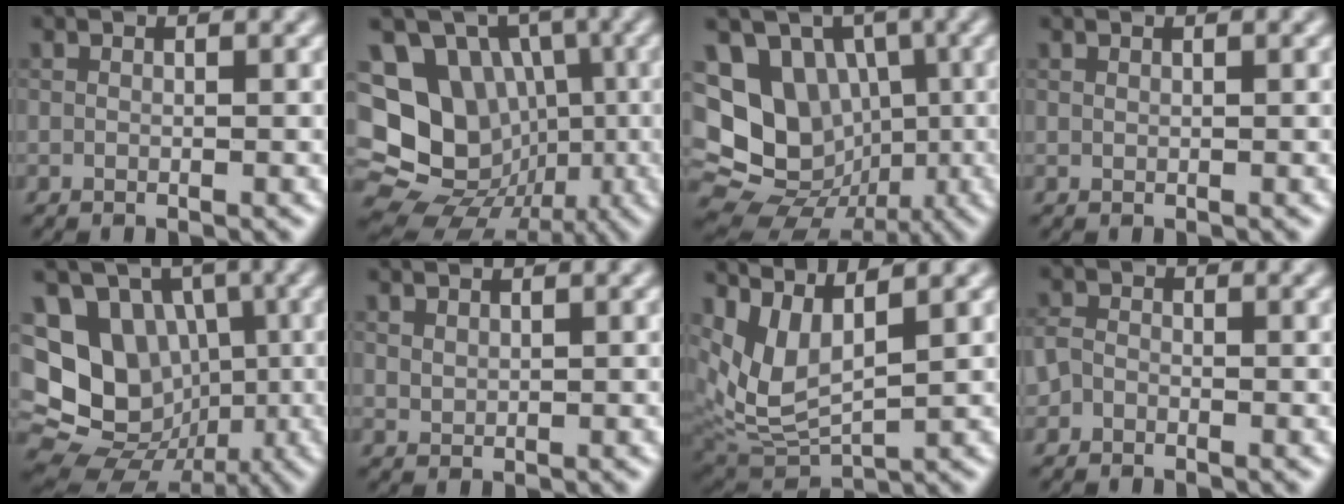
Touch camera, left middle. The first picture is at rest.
{"total": 17.8, "force": [-1.0, 15.8, 8.2], "torque": [-0.171, 0.019, -0.030]}
{"total": 15.4, "force": [0.4, 13.5, 7.5], "torque": [-0.158, 0.026, -0.005]}
{"total": 0.0}
{"total": 16.1, "force": [0.2, 14.1, 7.7], "torque": [-0.162, 0.026, -0.010]}
{"total": 0.9, "force": [0.7, 0.5, 0.3], "torque": [-0.010, 0.000, 0.020]}
{"total": 5.3, "force": [2.7, 2.2, 4.0], "torque": [-0.103, -0.012, 0.063]}
{"total": 1.3, "force": [-0.7, 0.9, 0.4], "torque": [-0.005, 0.003, -0.020]}